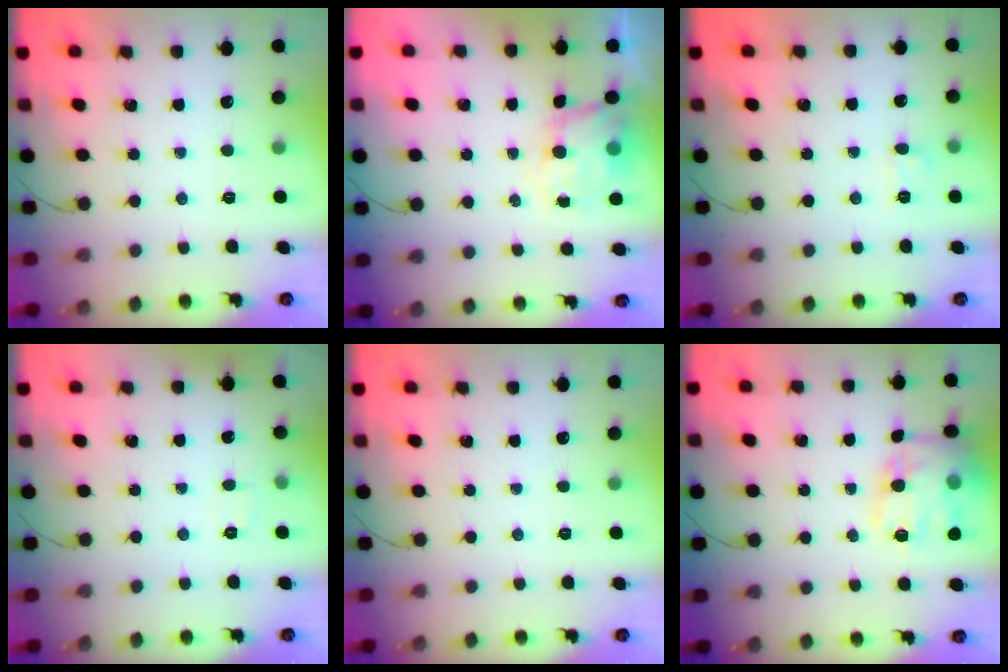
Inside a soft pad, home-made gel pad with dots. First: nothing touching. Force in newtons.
{"total": 5.5, "press": 5.4, "slide": 1.2}
{"total": 5.4, "press": 5.3, "slide": 1.4}
{"total": 2.4, "press": 2.1, "slide": 1.1}
{"total": 0.0}
{"total": 16.2, "press": 16.0, "slide": 2.5}